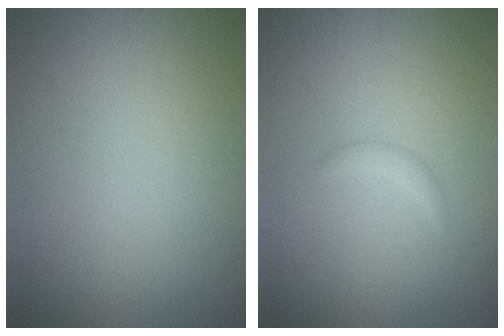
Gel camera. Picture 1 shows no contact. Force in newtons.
{"total": 0.9, "press": 0.9, "slide": 0.0}